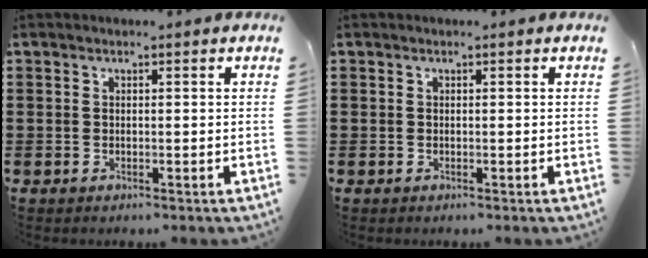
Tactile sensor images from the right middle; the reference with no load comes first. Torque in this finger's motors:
{"motor_torque": [0.00, 0.00, 0.00, -0.01]}